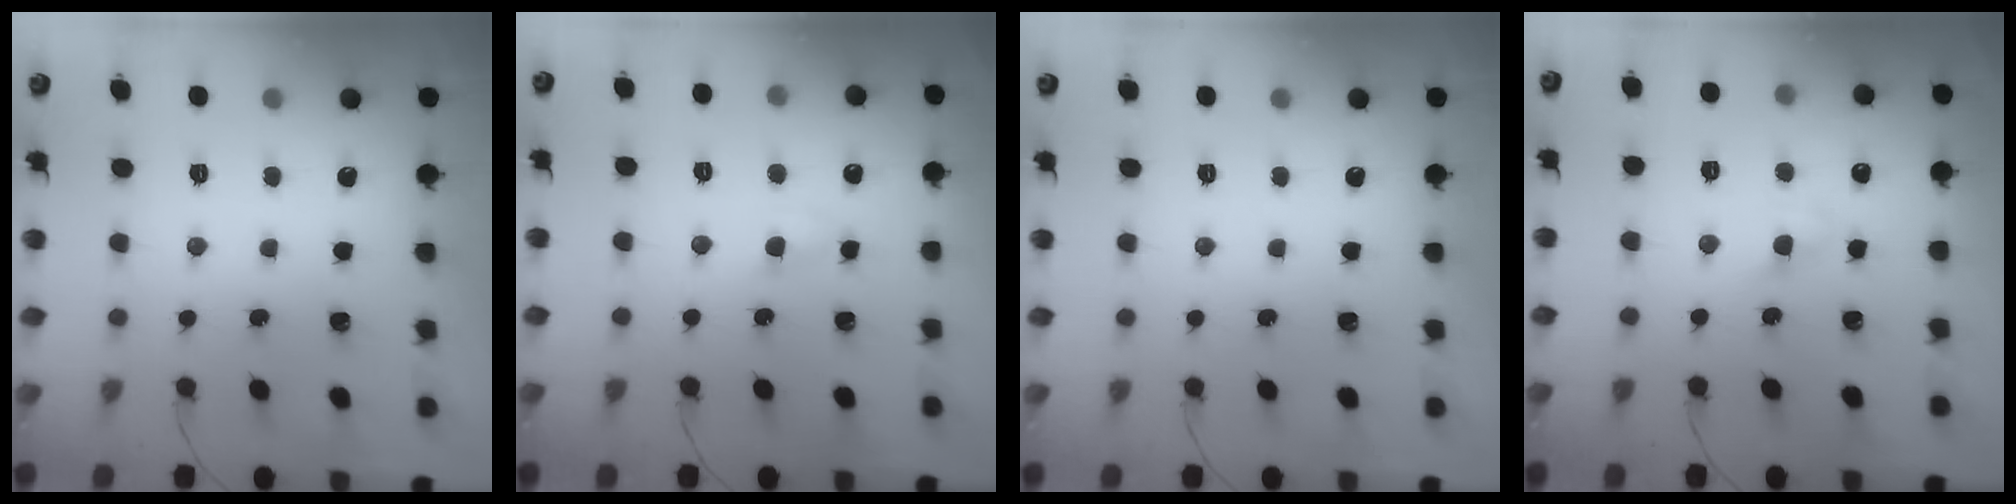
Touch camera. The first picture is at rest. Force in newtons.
{"total": 2.8, "press": 2.6, "slide": 1.0}
{"total": 0.0}
{"total": 3.3, "press": 3.2, "slide": 1.1}